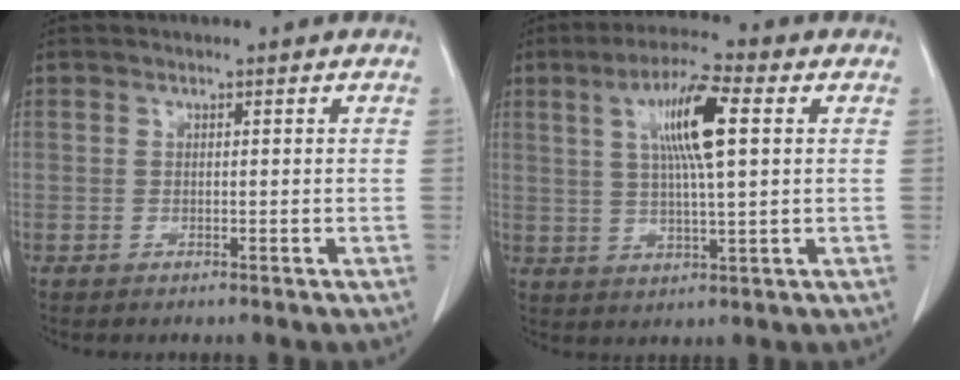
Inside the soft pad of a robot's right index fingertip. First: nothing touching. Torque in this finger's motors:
{"motor_torque": [0.70, 0.23, 0.43, 0.13]}